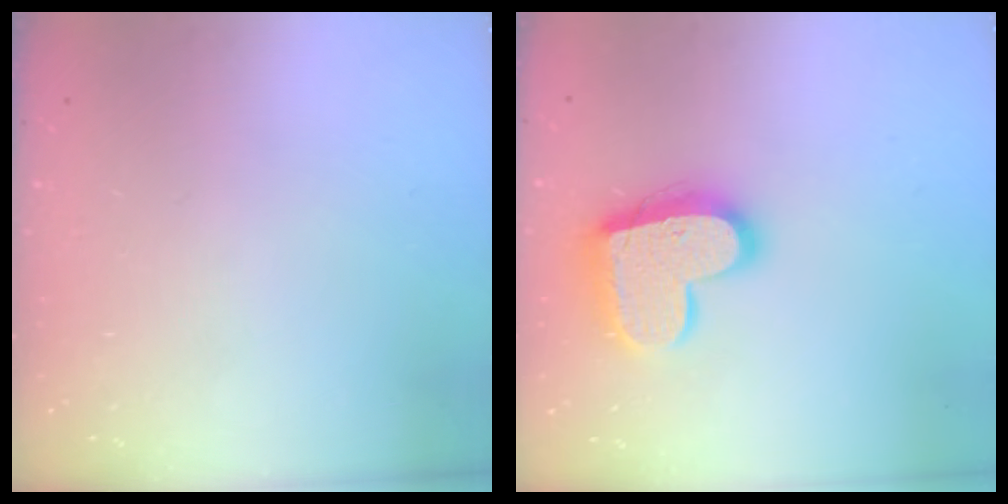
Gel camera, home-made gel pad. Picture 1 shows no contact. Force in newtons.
{"total": 17.6, "press": 17.5, "slide": 1.3}